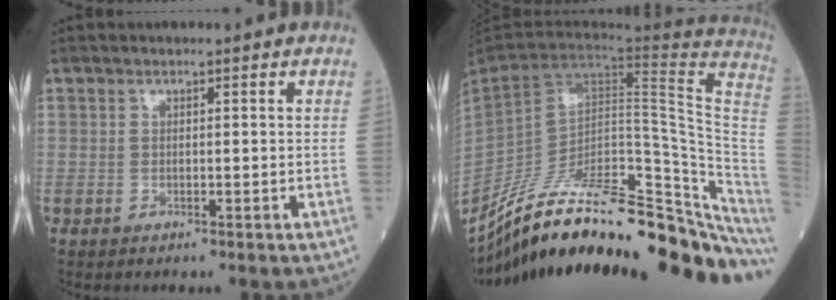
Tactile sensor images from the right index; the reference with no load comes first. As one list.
[{"total": 32.6, "force": [-25.4, 5.2, 19.7], "torque": [-0.214, -0.013, -0.370]}]